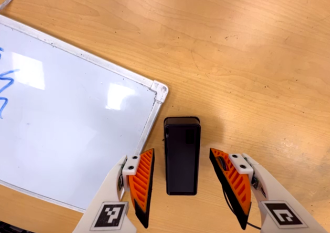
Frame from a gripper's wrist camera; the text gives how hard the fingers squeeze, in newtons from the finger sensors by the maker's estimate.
{"total": 0.0}